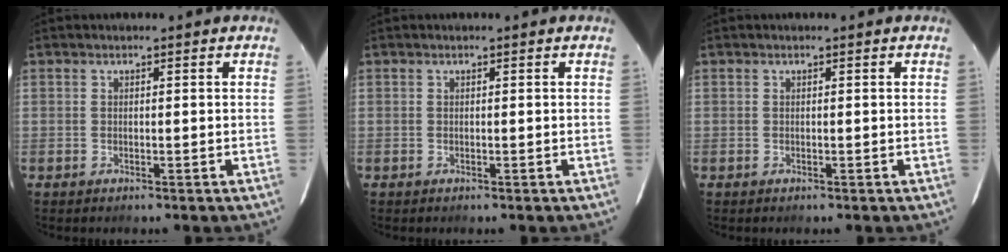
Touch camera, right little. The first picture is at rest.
{"total": 0.0}
{"total": 0.0}